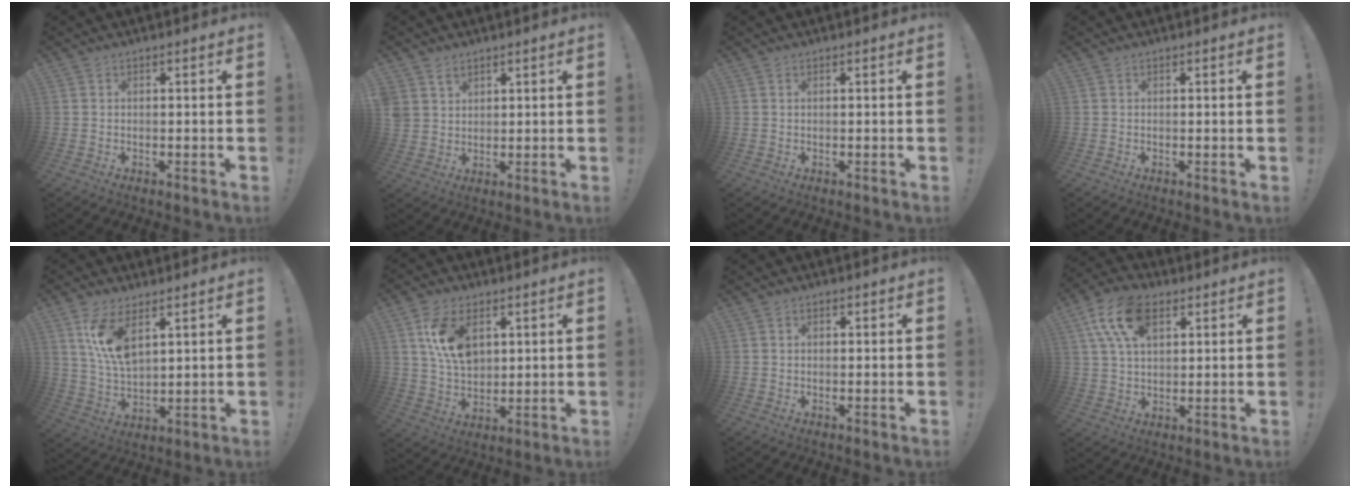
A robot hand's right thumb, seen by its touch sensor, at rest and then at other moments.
{"total": 4.2, "force": [3.0, 2.9, 0.4], "torque": [-0.008, -0.020, 0.058]}
{"total": 0.0}
{"total": 0.0}
{"total": 10.9, "force": [5.6, 5.1, 7.8], "torque": [-0.150, -0.027, 0.101]}
{"total": 12.4, "force": [4.6, 8.0, 8.3], "torque": [-0.148, -0.006, 0.085]}
{"total": 0.7, "force": [0.3, 0.6, 0.3], "torque": [-0.003, 0.001, 0.004]}
{"total": 14.2, "force": [6.6, 8.0, 9.7], "torque": [-0.182, -0.012, 0.121]}